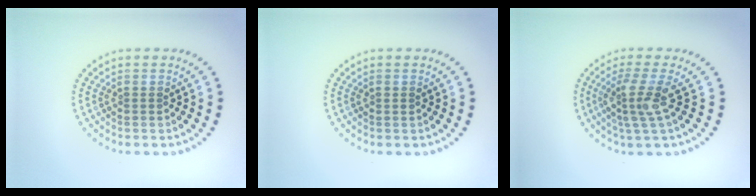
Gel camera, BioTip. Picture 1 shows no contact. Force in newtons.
{"total": 0.6, "press": 0.6, "slide": 0.1}
{"total": 3.1, "press": 2.6, "slide": 1.8}